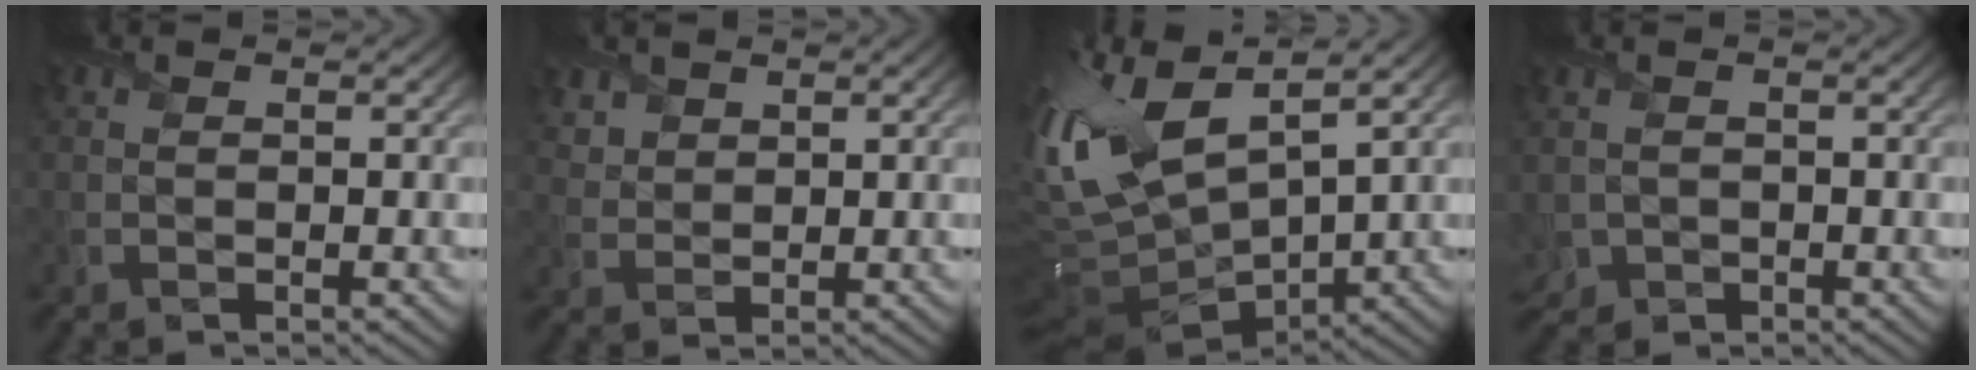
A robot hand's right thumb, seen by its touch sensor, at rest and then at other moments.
{"total": 2.7, "force": [1.9, 1.7, 0.7], "torque": [-0.026, -0.006, 0.048]}
{"total": 12.9, "force": [4.4, 5.0, 11.0], "torque": [-0.265, 0.013, 0.080]}
{"total": 2.6, "force": [-0.8, 2.2, 1.1], "torque": [-0.038, -0.012, -0.018]}